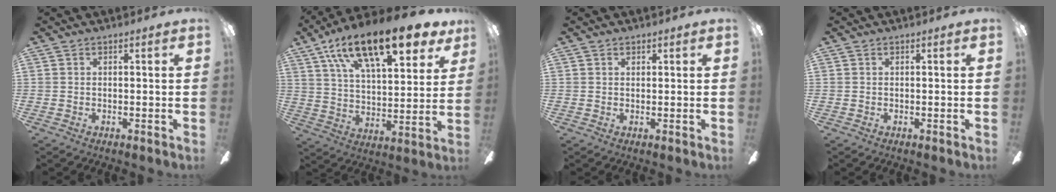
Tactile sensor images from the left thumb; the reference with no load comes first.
{"total": 21.0, "force": [13.9, 7.8, 13.7], "torque": [-0.224, -0.072, 0.232]}
{"total": 0.7, "force": [0.5, 0.5, 0.2], "torque": [-0.004, 0.001, 0.009]}
{"total": 0.0}